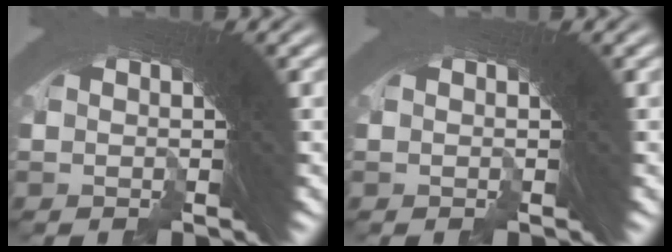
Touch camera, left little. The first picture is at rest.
{"total": 0.0}